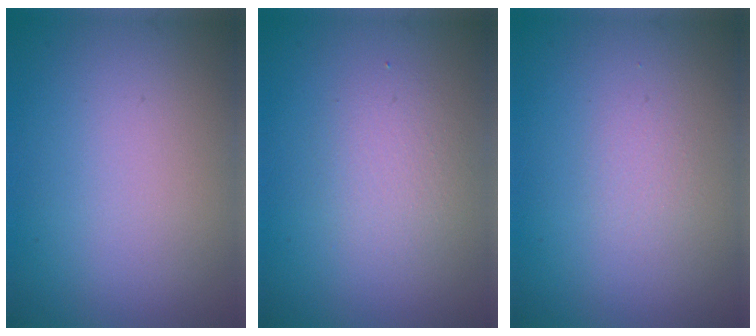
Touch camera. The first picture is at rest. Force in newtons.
{"total": 1.9, "press": 1.9, "slide": 0.1}
{"total": 0.8, "press": 0.7, "slide": 0.1}